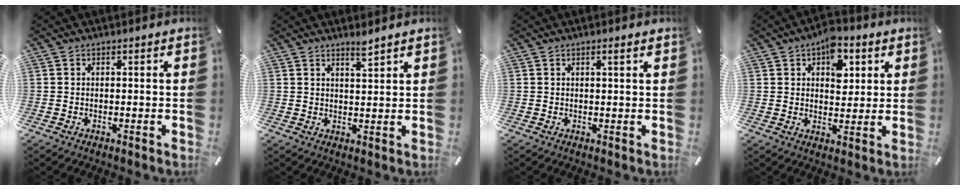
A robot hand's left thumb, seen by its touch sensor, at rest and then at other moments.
{"total": 3.1, "force": [2.7, 0.1, 1.6], "torque": [-0.035, -0.012, 0.048]}
{"total": 1.2, "force": [0.6, 0.0, 1.0], "torque": [-0.019, -0.001, 0.010]}
{"total": 8.4, "force": [3.5, 5.4, 5.4], "torque": [-0.060, -0.008, 0.055]}